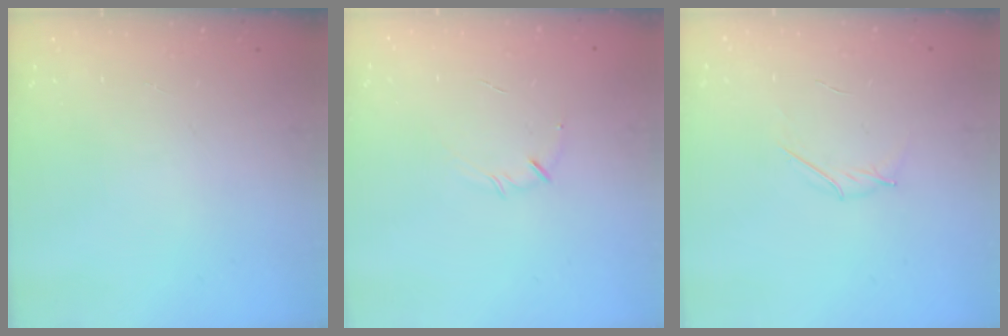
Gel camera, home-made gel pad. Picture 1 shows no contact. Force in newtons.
{"total": 4.2, "press": 4.1, "slide": 1.0}
{"total": 2.9, "press": 2.8, "slide": 0.9}